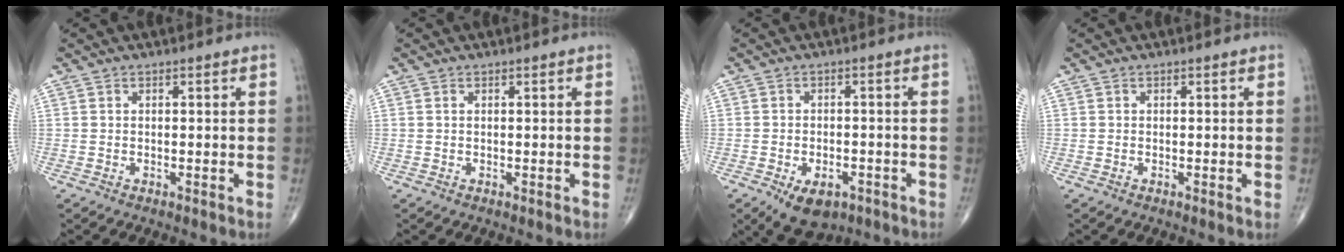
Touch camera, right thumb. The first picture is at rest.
{"total": 0.0}
{"total": 7.7, "force": [-4.2, 4.5, 4.6], "torque": [-0.060, 0.012, -0.056]}
{"total": 0.0}